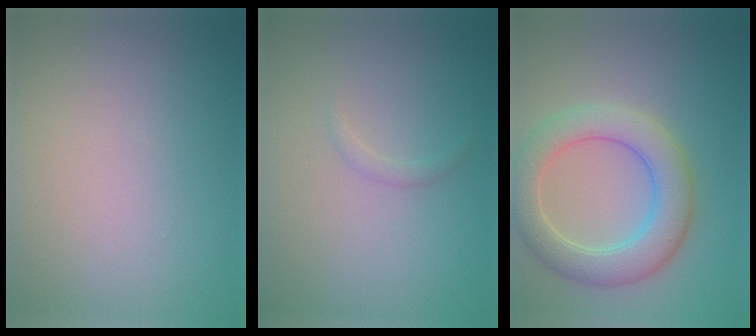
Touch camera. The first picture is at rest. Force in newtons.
{"total": 0.7, "press": 0.7, "slide": 0.0}
{"total": 5.8, "press": 5.7, "slide": 0.7}